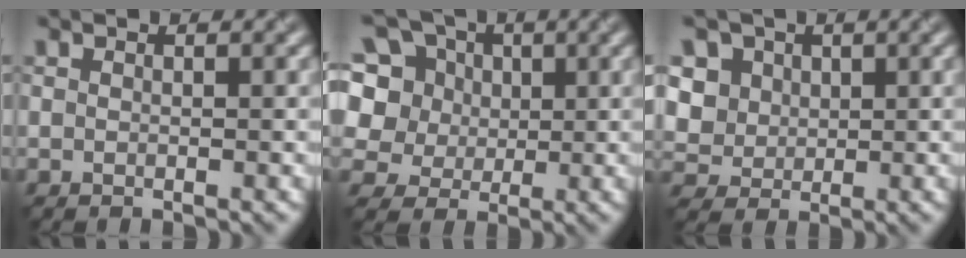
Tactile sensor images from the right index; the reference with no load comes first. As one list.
[{"total": 10.9, "force": [4.1, 8.4, 5.7], "torque": [-0.126, 0.033, 0.053]}, {"total": 8.1, "force": [2.8, 6.7, 3.7], "torque": [-0.084, 0.019, 0.035]}]